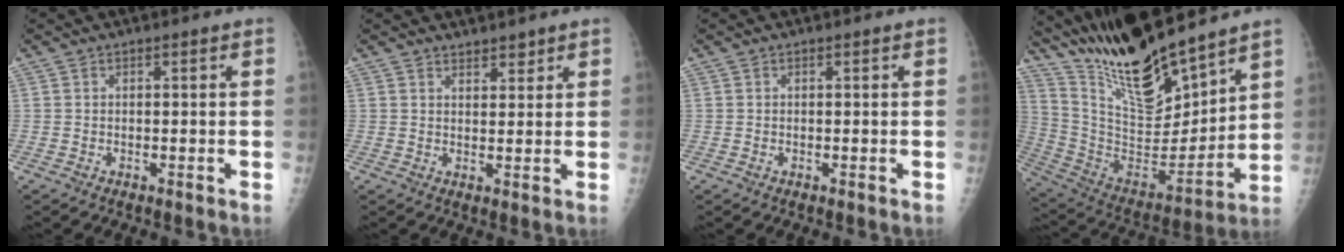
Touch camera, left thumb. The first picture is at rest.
{"total": 2.6, "force": [2.2, 1.0, 0.7], "torque": [0.005, -0.015, 0.033]}
{"total": 0.0}
{"total": 21.5, "force": [18.0, 4.3, 10.9], "torque": [-0.162, -0.101, 0.334]}